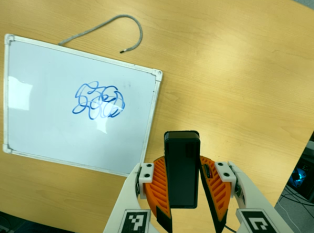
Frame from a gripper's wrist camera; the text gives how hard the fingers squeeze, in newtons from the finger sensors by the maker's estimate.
{"total": 6.3, "left": 5.6, "right": 7.0}